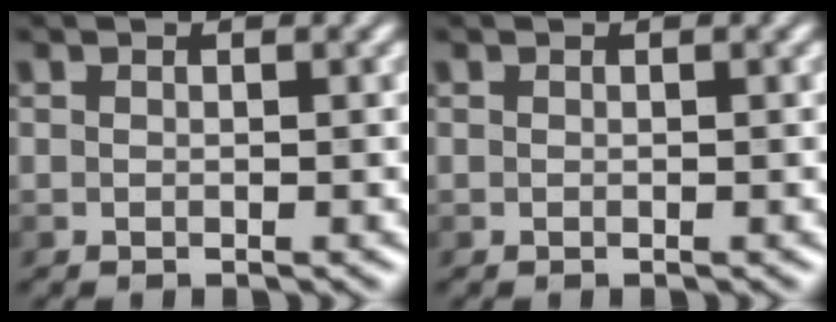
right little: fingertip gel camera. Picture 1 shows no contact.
{"total": 0.0}